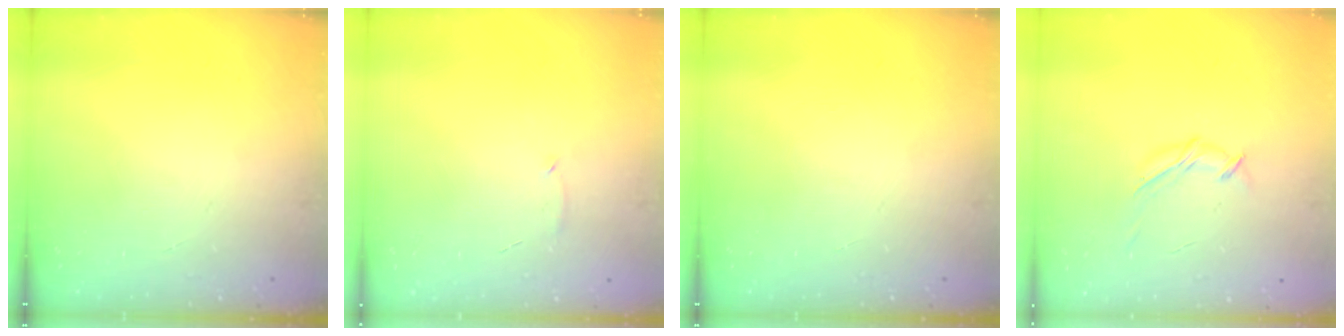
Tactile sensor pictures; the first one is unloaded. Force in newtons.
{"total": 5.0, "press": 4.9, "slide": 1.1}
{"total": 0.0}
{"total": 6.6, "press": 6.5, "slide": 1.3}